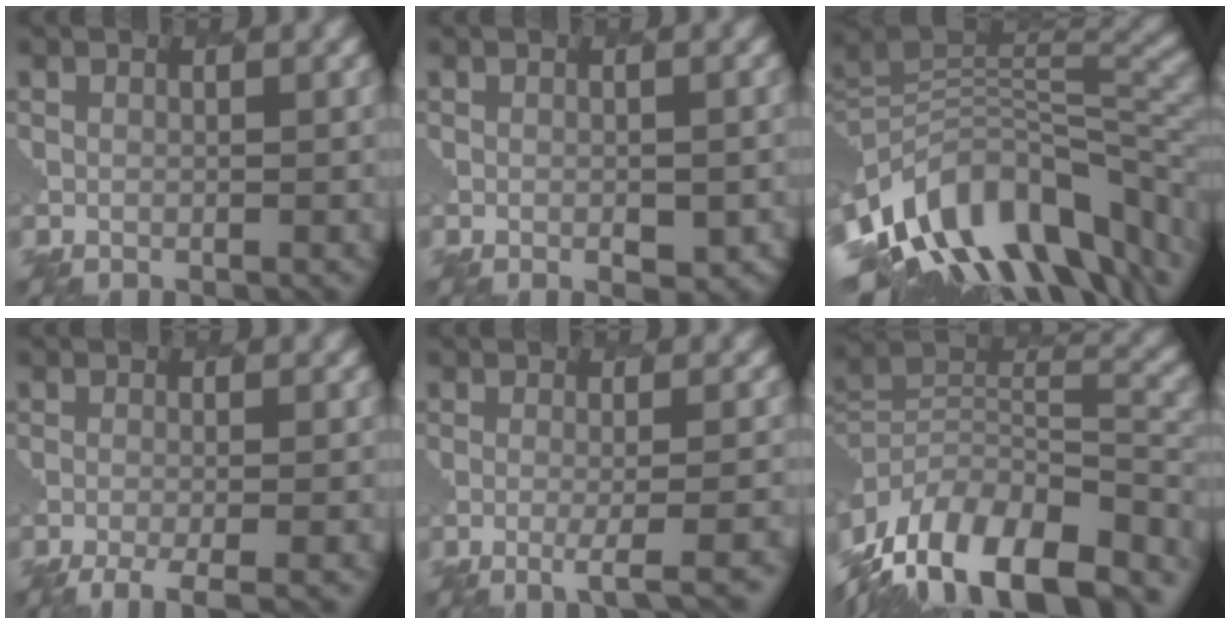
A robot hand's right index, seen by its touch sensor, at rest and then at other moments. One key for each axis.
{"total": 2.4, "fx": -0.8, "fy": 1.3, "fz": 1.9, "tx": -0.024, "ty": -0.007, "tz": -0.006}
{"total": 13.7, "fx": -5.8, "fy": 7.3, "fz": 10.0, "tx": -0.180, "ty": 0.016, "tz": -0.109}
{"total": 4.5, "fx": -3.3, "fy": 0.9, "fz": 2.9, "tx": -0.036, "ty": -0.002, "tz": -0.059}
{"total": 4.2, "fx": -2.0, "fy": 0.9, "fz": 3.6, "tx": -0.042, "ty": 0.005, "tz": -0.033}
{"total": 16.5, "fx": -9.8, "fy": 8.4, "fz": 10.3, "tx": -0.190, "ty": 0.011, "tz": -0.158}